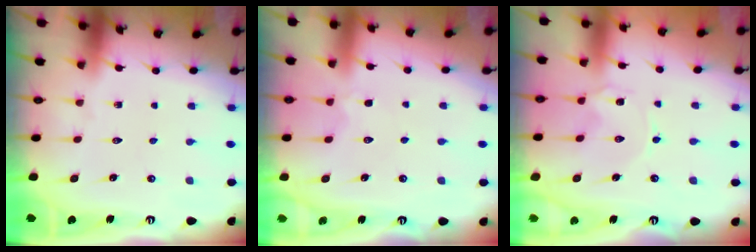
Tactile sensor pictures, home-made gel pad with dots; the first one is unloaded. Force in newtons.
{"total": 2.2, "press": 2.2, "slide": 0.5}
{"total": 0.0}